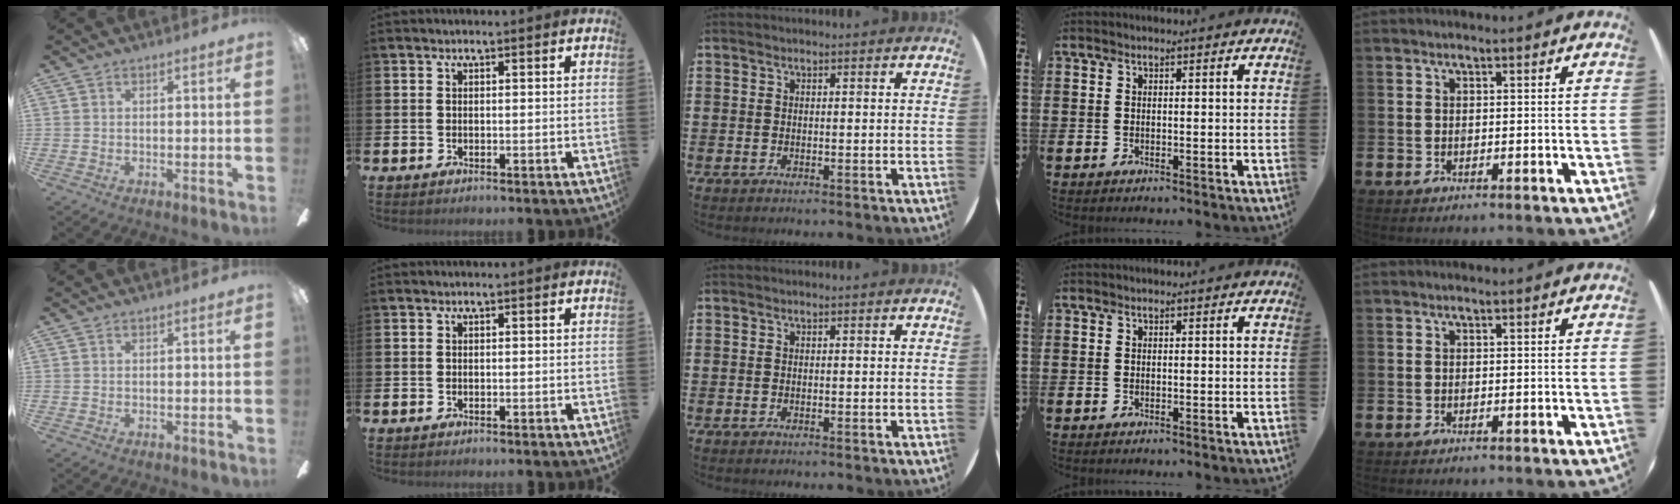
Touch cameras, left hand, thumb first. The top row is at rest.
{}